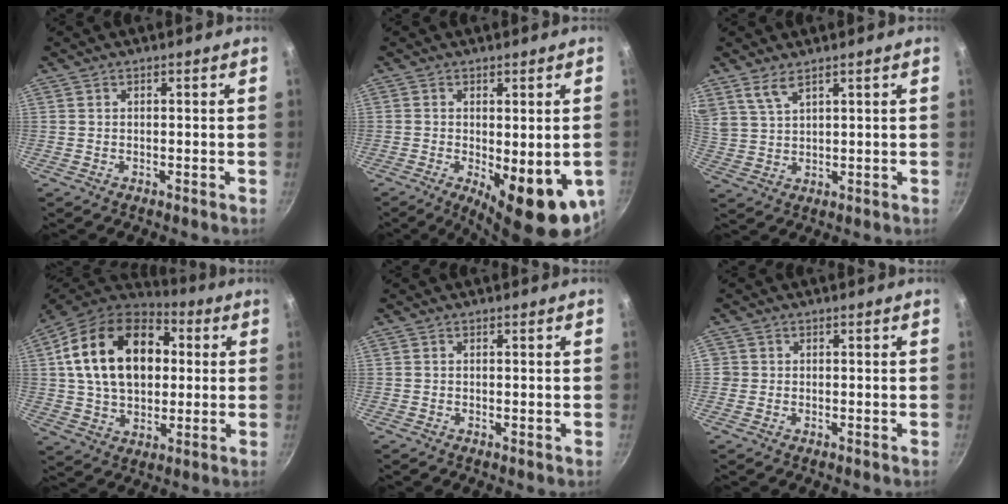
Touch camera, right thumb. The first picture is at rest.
{"total": 13.5, "force": [-3.2, 4.7, 12.2], "torque": [-0.143, -0.017, -0.030]}
{"total": 4.4, "force": [3.2, 1.5, 2.6], "torque": [-0.052, -0.015, 0.072]}
{"total": 22.4, "force": [4.3, 15.2, 15.9], "torque": [-0.244, 0.020, 0.062]}
{"total": 0.0}
{"total": 1.2, "force": [-0.1, 1.2, 0.2], "torque": [0.003, 0.004, -0.004]}